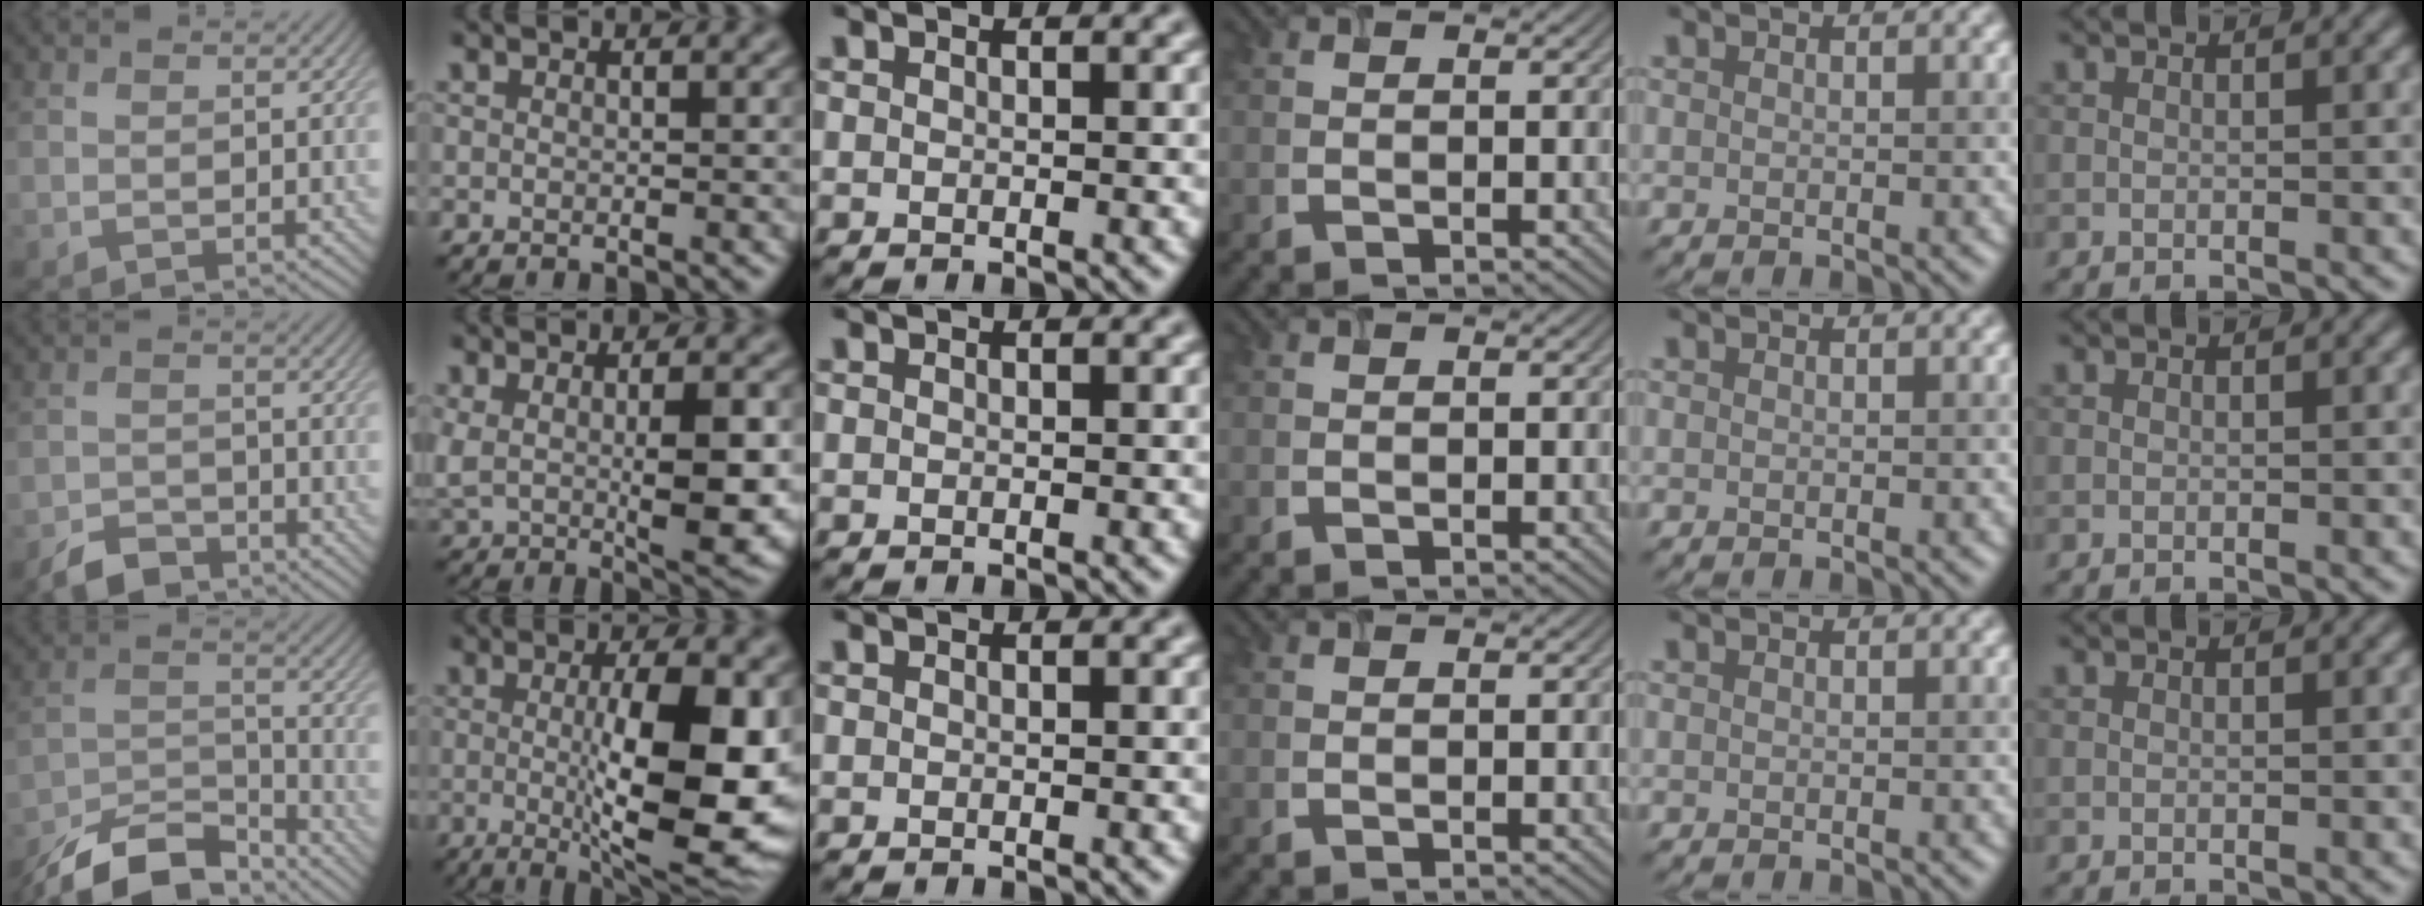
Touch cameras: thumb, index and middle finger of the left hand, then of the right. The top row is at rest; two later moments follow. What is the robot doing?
{"motion": "open", "object": "airpods case & airpods"}